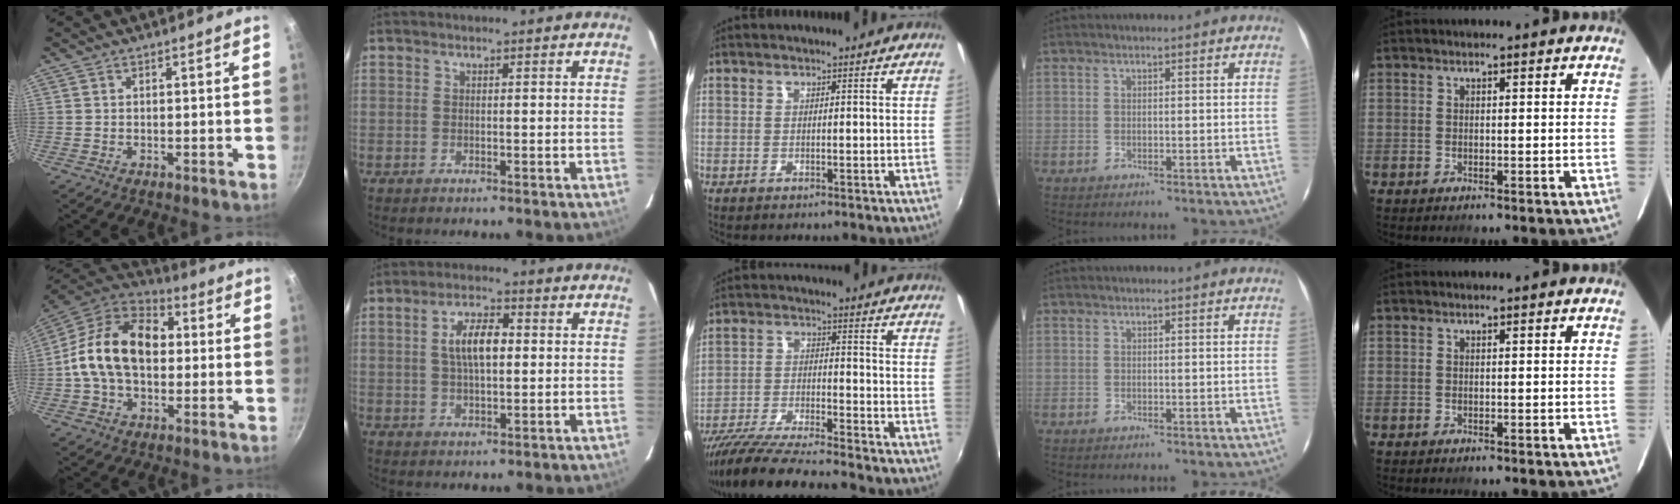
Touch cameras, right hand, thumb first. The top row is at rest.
{"thumb": {"total": 19.0, "force": [0.8, 13.0, 13.8], "torque": [-0.211, 0.034, -0.004]}, "index": {"total": 7.4, "force": [1.1, 3.2, 6.6], "torque": [-0.122, 0.013, 0.022]}, "middle": {"total": 14.5, "force": [-12.9, 0.4, 6.7], "torque": [-0.146, -0.032, -0.230]}}